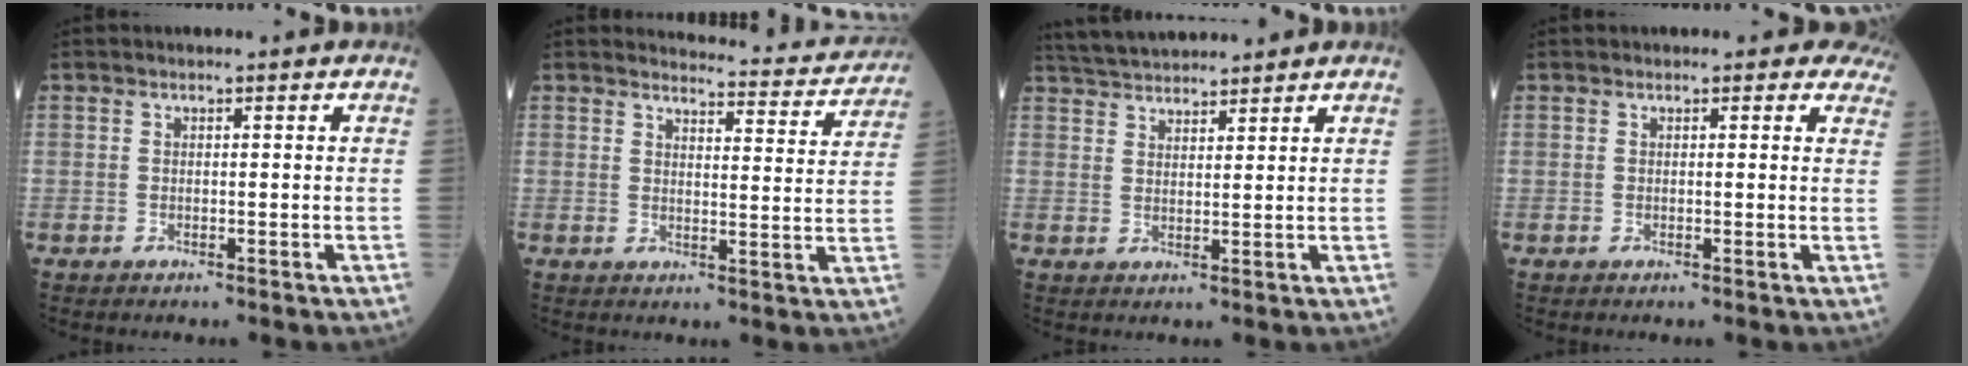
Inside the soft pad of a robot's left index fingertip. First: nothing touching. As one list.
[{"total": 12.7, "force": [12.5, 1.4, 1.9], "torque": [-0.008, -0.043, 0.126]}, {"total": 7.6, "force": [7.3, 0.7, 2.0], "torque": [-0.043, 0.031, 0.129]}, {"total": 5.9, "force": [5.4, 2.2, 1.1], "torque": [0.021, 0.001, 0.033]}]